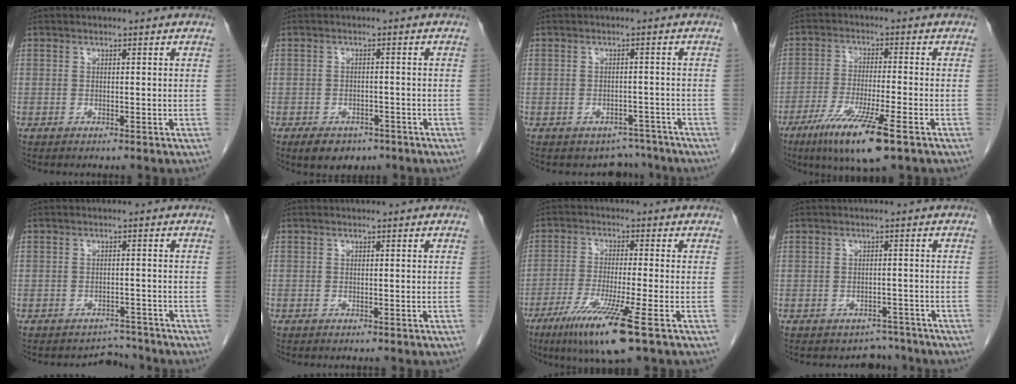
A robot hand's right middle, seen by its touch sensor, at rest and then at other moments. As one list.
[{"total": 5.7, "force": [-4.0, 3.3, 2.4], "torque": [-0.036, -0.001, -0.054]}, {"total": 4.4, "force": [-3.7, 2.3, -0.4], "torque": [0.016, 0.016, -0.045]}, {"total": 11.0, "force": [-6.3, 0.6, 9.0], "torque": [-0.172, -0.032, -0.107]}, {"total": 2.9, "force": [-2.6, 0.8, -0.9], "torque": [0.013, 0.005, -0.036]}, {"total": 0.0}, {"total": 10.7, "force": [-5.7, -0.5, 9.0], "torque": [-0.174, -0.036, -0.102]}, {"total": 3.2, "force": [-2.7, 1.6, -0.5], "torque": [0.007, 0.010, -0.036]}]